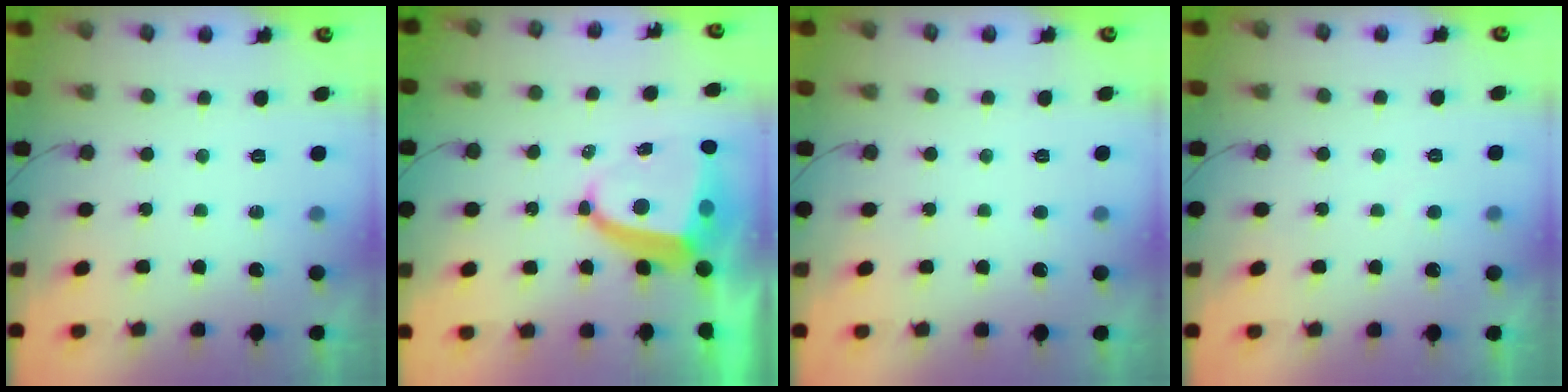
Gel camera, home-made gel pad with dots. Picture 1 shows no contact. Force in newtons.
{"total": 7.9, "press": 7.8, "slide": 1.1}
{"total": 1.6, "press": 1.6, "slide": 0.2}
{"total": 1.5, "press": 1.5, "slide": 0.2}